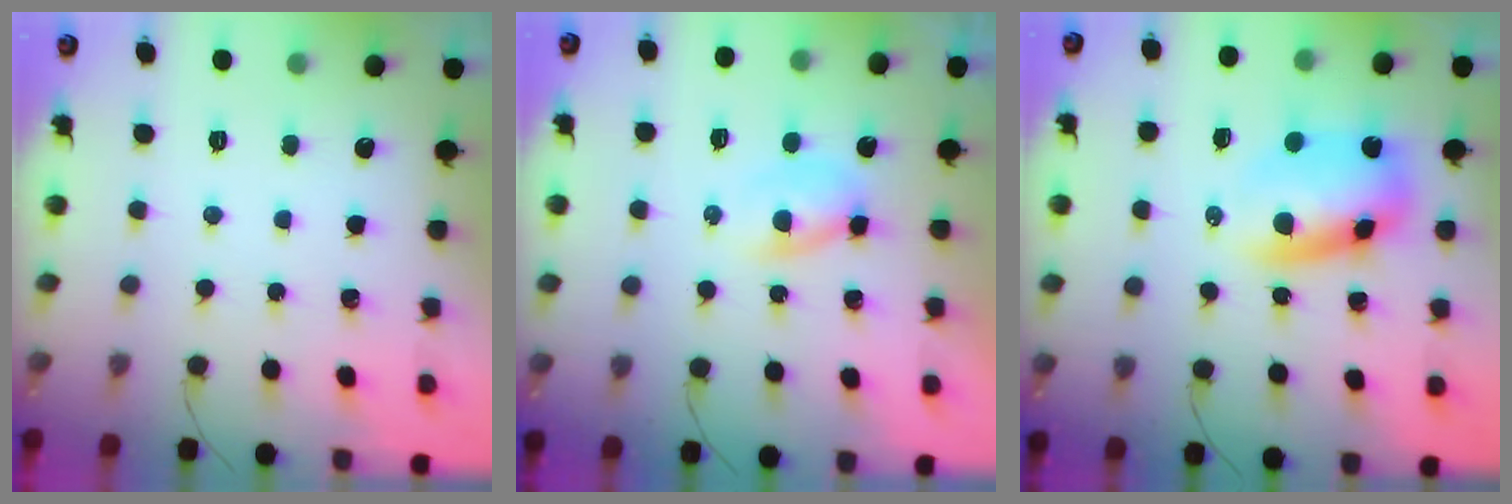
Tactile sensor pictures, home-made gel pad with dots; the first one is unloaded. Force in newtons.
{"total": 2.1, "press": 1.9, "slide": 0.9}
{"total": 9.3, "press": 9.0, "slide": 2.4}